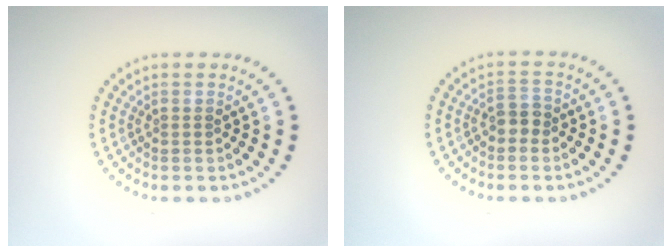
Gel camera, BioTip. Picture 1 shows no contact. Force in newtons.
{"total": 1.4, "press": 1.3, "slide": 0.7}